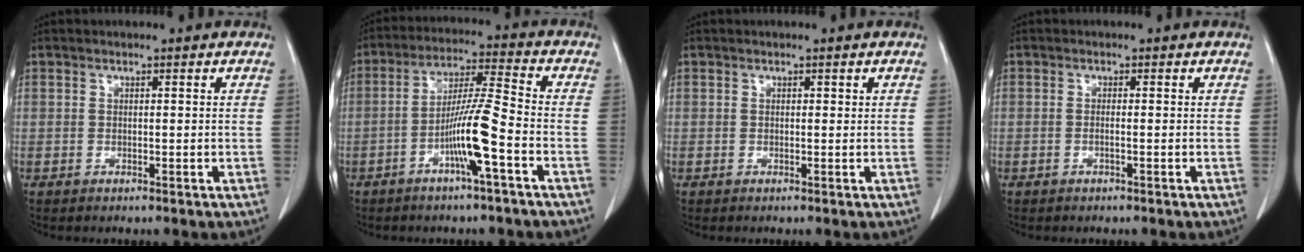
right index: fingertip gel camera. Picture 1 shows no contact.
{"total": 9.1, "force": [-3.6, -0.5, 8.4], "torque": [-0.166, 0.004, -0.068]}
{"total": 0.0}
{"total": 0.6, "force": [-0.2, -0.1, 0.5], "torque": [-0.012, 0.001, -0.004]}